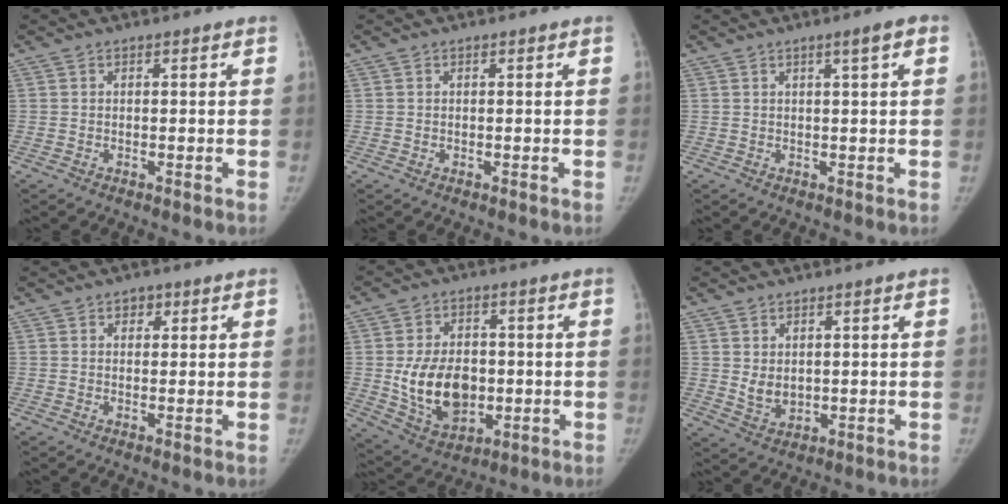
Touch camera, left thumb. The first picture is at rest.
{"total": 0.0}
{"total": 2.4, "force": [1.0, 0.1, 2.1], "torque": [-0.028, 0.000, 0.016]}
{"total": 2.3, "force": [1.2, 1.7, 1.0], "torque": [0.002, -0.003, 0.013]}
{"total": 14.0, "force": [-1.0, 9.8, 9.9], "torque": [-0.136, -0.005, -0.001]}
{"total": 4.1, "force": [0.8, 3.1, 2.5], "torque": [-0.033, -0.015, 0.027]}